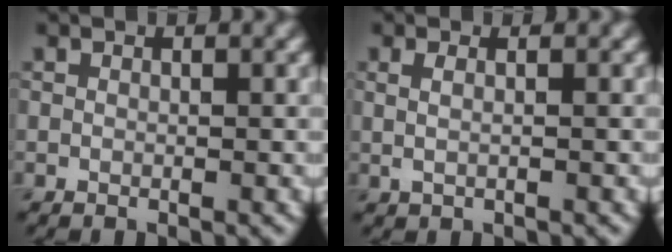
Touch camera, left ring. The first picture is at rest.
{"total": 1.3, "force": [0.4, 0.6, 1.2], "torque": [-0.021, -0.005, 0.004]}